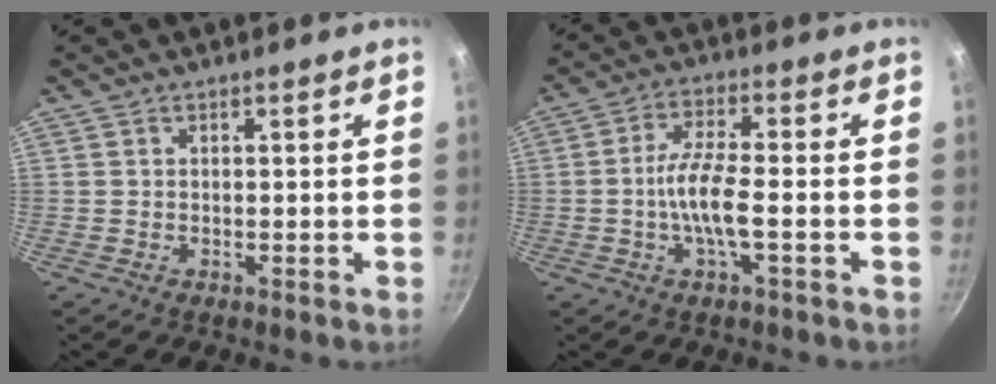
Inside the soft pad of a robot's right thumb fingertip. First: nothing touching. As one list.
[{"total": 7.8, "force": [-1.9, 1.6, 7.3], "torque": [-0.146, 0.020, -0.044]}]